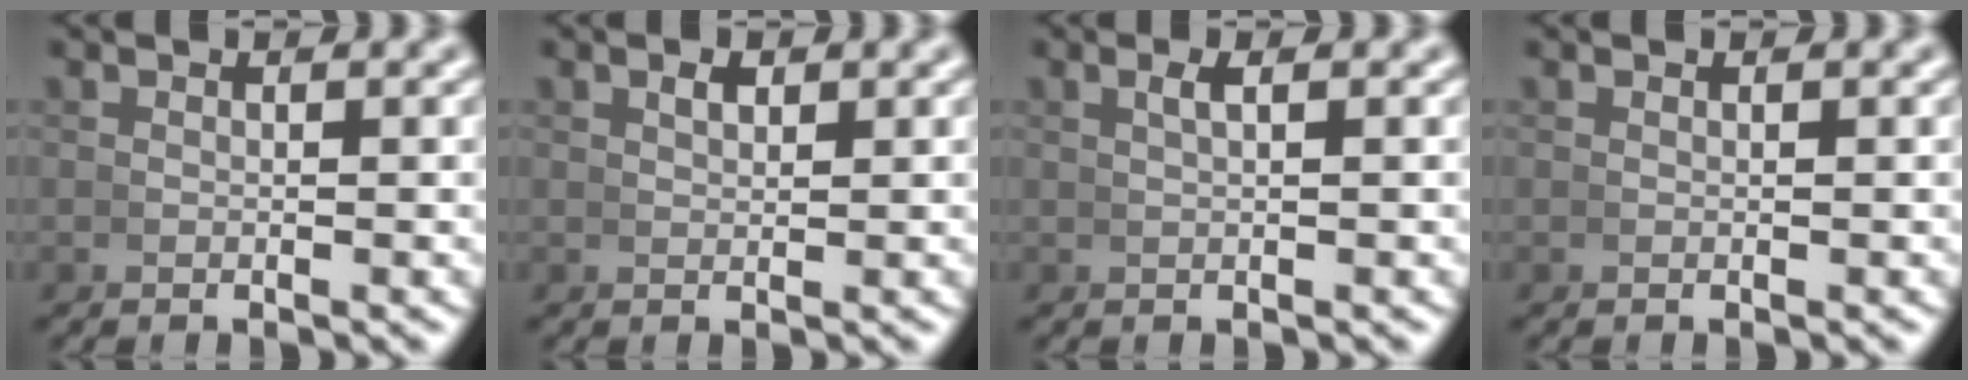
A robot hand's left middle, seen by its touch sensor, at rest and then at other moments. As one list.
[{"total": 1.1, "force": [0.7, 0.5, 0.7], "torque": [-0.007, 0.001, 0.014]}, {"total": 1.1, "force": [0.4, 0.0, 1.0], "torque": [-0.017, 0.005, 0.007]}, {"total": 0.0}]